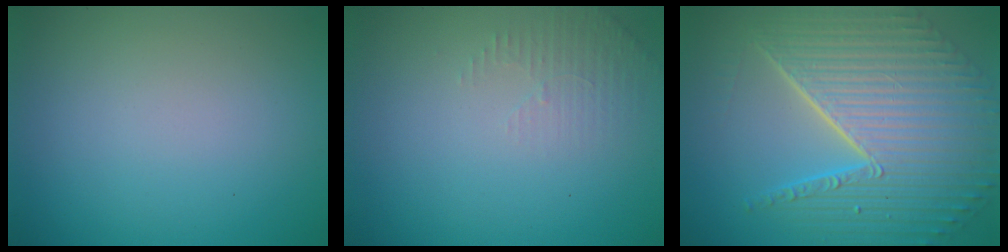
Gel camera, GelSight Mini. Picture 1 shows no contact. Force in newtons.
{"total": 1.5, "press": 1.5, "slide": 0.4}
{"total": 10.9, "press": 7.1, "slide": 8.3}